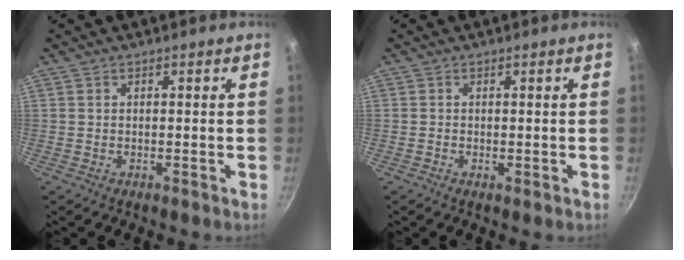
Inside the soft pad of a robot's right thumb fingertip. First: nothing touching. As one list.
[{"total": 0.0}]